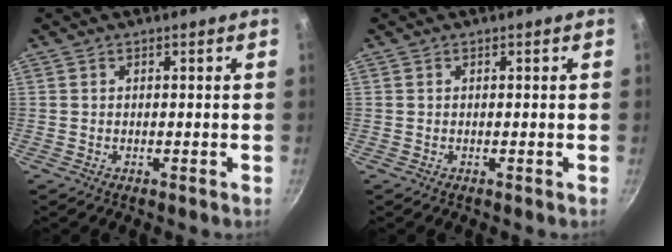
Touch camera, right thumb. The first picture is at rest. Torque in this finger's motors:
{"motor_torque": [-0.07, 0.07, -0.01, 0.16, 0.00]}